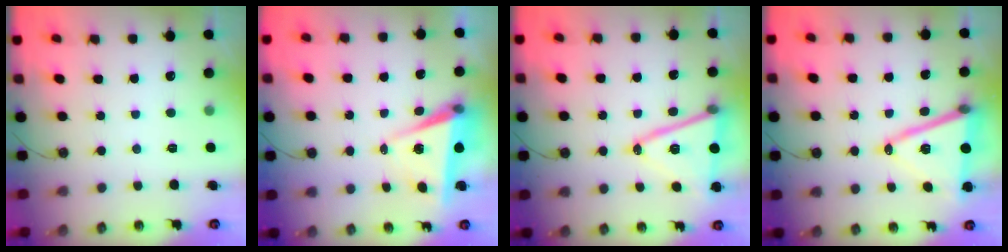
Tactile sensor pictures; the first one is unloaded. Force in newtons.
{"total": 5.9, "press": 4.2, "slide": 4.1}
{"total": 16.1, "press": 15.6, "slide": 3.7}
{"total": 15.8, "press": 15.3, "slide": 3.8}